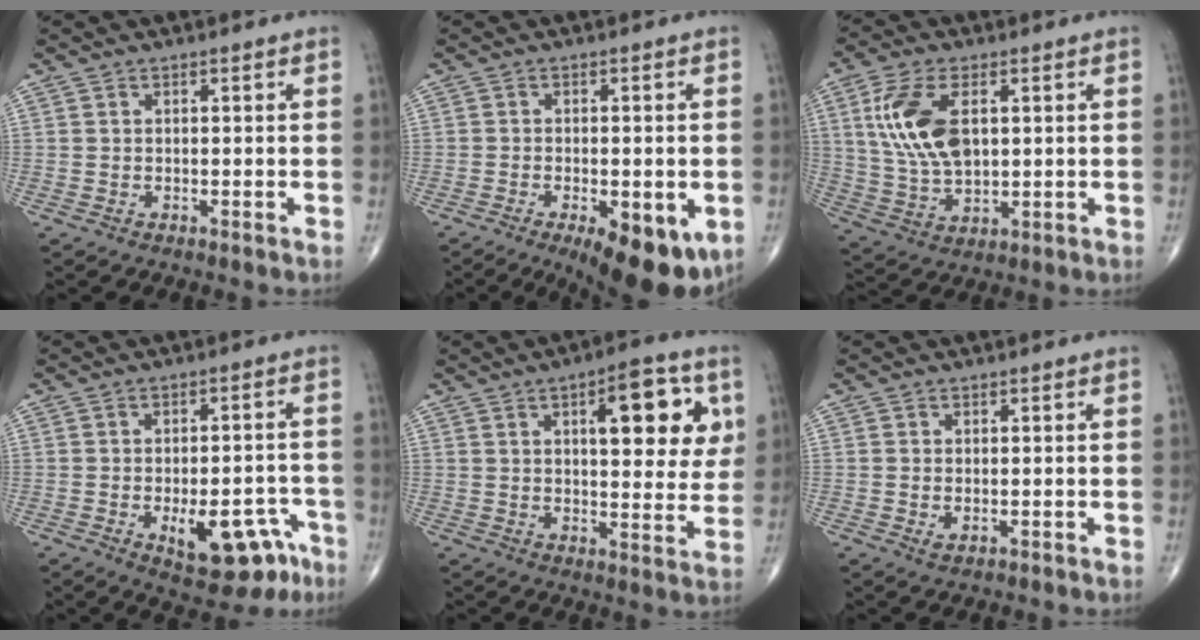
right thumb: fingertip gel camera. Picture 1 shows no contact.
{"total": 13.9, "force": [-5.8, 5.7, 11.3], "torque": [-0.137, -0.010, -0.072]}
{"total": 13.0, "force": [3.2, 7.0, 10.5], "torque": [-0.211, -0.007, 0.068]}
{"total": 13.1, "force": [-6.1, 6.2, 9.8], "torque": [-0.104, 0.034, -0.072]}
{"total": 16.0, "force": [5.4, 6.2, 13.6], "torque": [-0.143, -0.014, 0.071]}
{"total": 1.3, "force": [-0.2, 0.8, 1.0], "torque": [-0.017, -0.002, 0.001]}